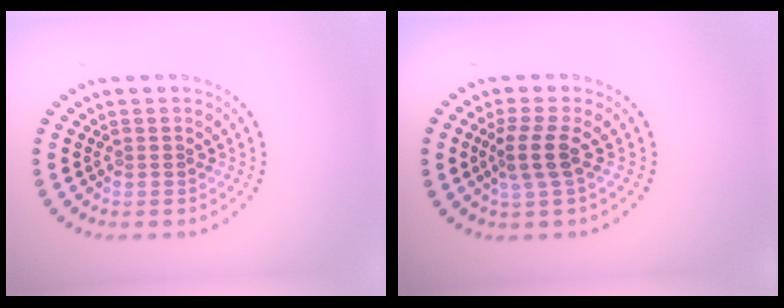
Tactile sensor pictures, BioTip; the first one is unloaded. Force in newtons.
{"total": 2.6, "press": 2.1, "slide": 1.6}